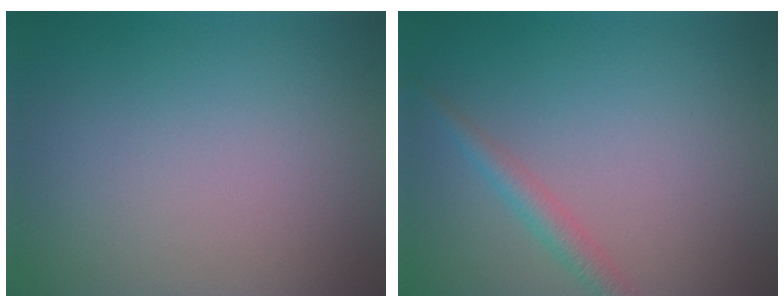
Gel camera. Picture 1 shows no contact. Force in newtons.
{"total": 2.1, "press": 2.1, "slide": 0.0}